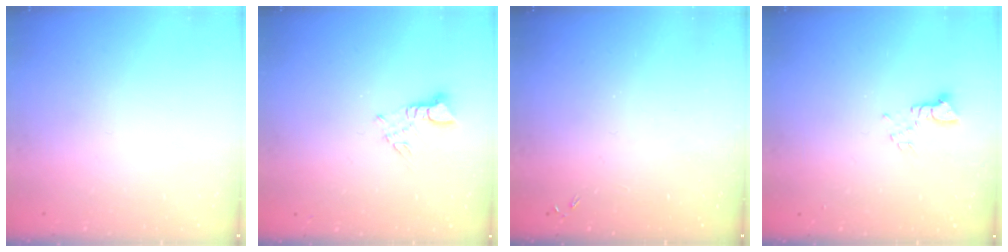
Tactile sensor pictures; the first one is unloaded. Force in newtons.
{"total": 2.3, "press": 2.3, "slide": 0.3}
{"total": 0.0}
{"total": 2.5, "press": 2.5, "slide": 0.3}